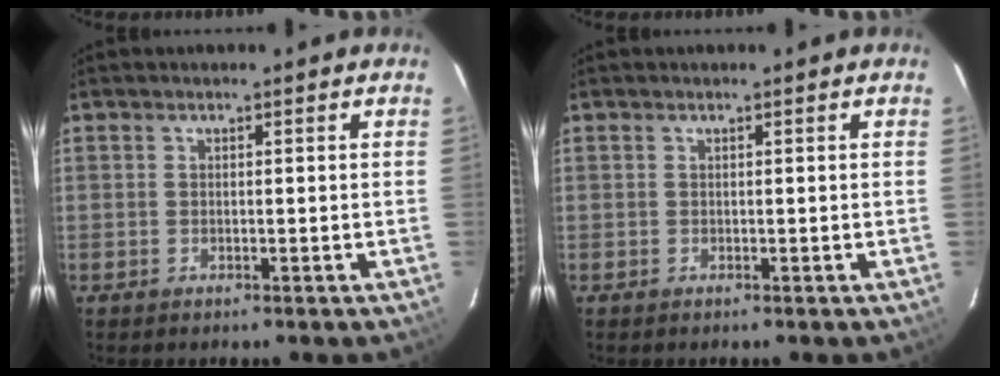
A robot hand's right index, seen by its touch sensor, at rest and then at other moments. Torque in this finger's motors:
{"motor_torque": [0.00, 0.02, 0.01, 0.01]}